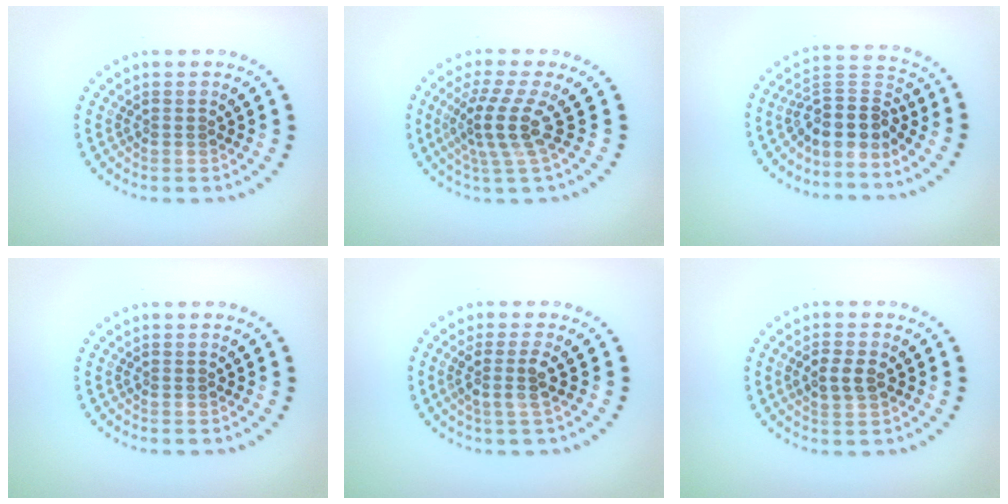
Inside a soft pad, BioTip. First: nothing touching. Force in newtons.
{"total": 3.7, "press": 2.6, "slide": 2.6}
{"total": 4.3, "press": 3.4, "slide": 2.6}
{"total": 0.0}
{"total": 2.3, "press": 1.8, "slide": 1.4}
{"total": 2.4, "press": 2.3, "slide": 0.4}